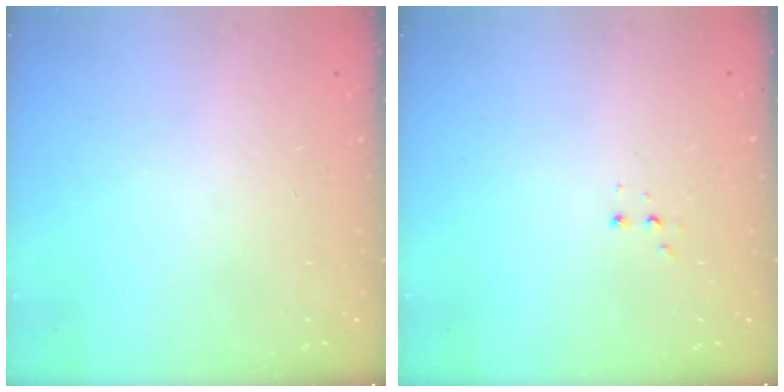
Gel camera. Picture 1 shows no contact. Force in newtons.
{"total": 2.8, "press": 2.8, "slide": 0.5}